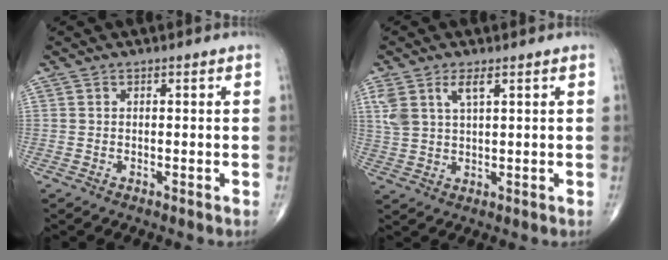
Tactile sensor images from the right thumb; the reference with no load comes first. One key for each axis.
{"total": 5.6, "fx": 2.7, "fy": 2.3, "fz": 4.4, "tx": -0.098, "ty": -0.002, "tz": 0.061}